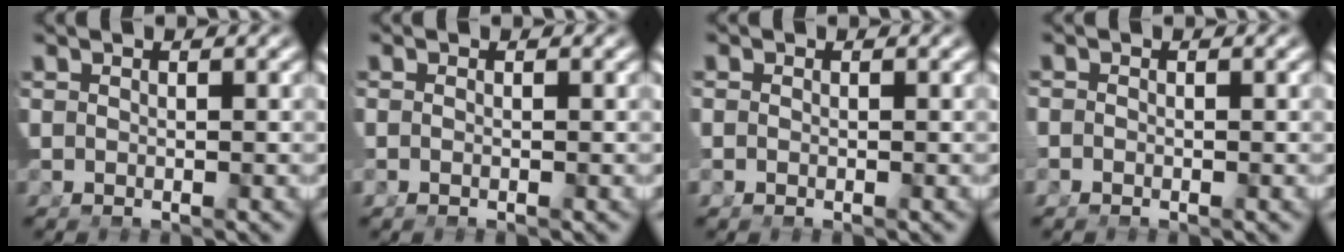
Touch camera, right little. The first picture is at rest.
{"total": 1.3, "force": [-0.5, 0.8, 0.9], "torque": [-0.027, -0.003, -0.012]}
{"total": 1.7, "force": [-0.6, 1.4, 0.8], "torque": [-0.032, -0.009, -0.010]}
{"total": 1.4, "force": [-0.8, 1.0, 0.6], "torque": [-0.025, -0.007, -0.016]}